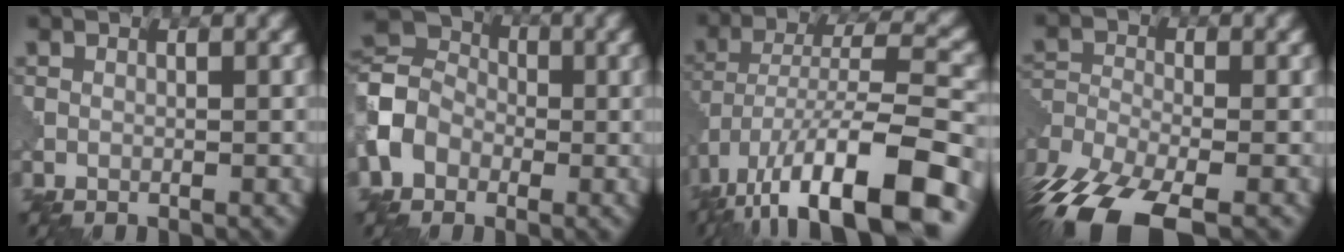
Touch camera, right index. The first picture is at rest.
{"total": 4.5, "force": [-1.8, 3.8, 1.6], "torque": [-0.043, 0.013, -0.053]}
{"total": 13.6, "force": [-8.9, 3.9, 9.6], "torque": [-0.181, 0.008, -0.148]}
{"total": 10.6, "force": [-8.5, 3.1, 5.5], "torque": [-0.125, -0.033, -0.150]}